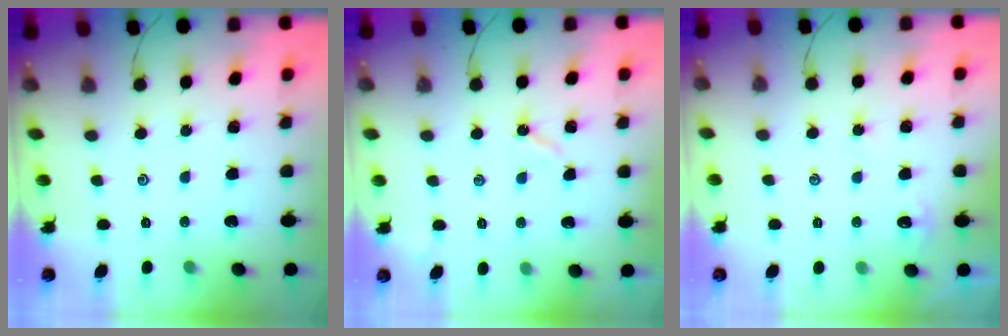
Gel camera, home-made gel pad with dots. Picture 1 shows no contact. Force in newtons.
{"total": 2.8, "press": 2.8, "slide": 0.5}
{"total": 2.2, "press": 2.2, "slide": 0.4}